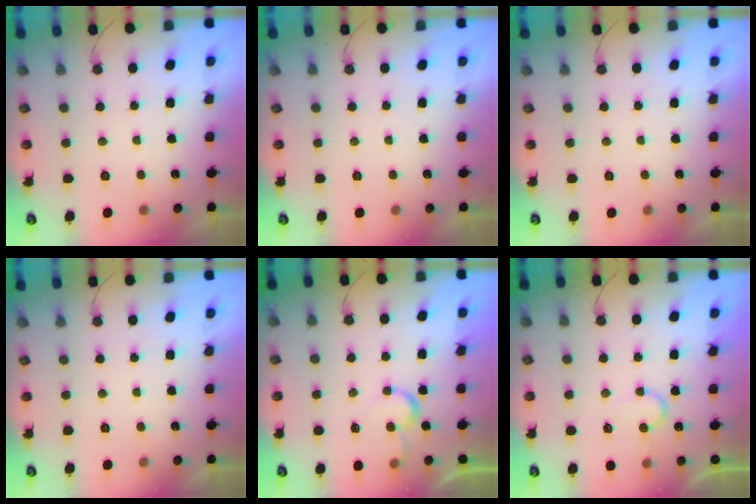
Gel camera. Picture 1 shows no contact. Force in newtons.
{"total": 0.0}
{"total": 1.8, "press": 1.7, "slide": 0.1}
{"total": 1.8, "press": 1.7, "slide": 0.1}
{"total": 5.8, "press": 5.8, "slide": 0.4}
{"total": 7.0, "press": 6.9, "slide": 0.6}